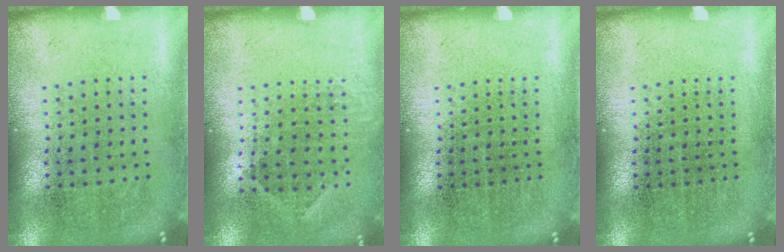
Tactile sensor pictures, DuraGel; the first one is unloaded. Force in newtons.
{"total": 0.9, "press": 0.7, "slide": 0.5}
{"total": 0.0}
{"total": 0.0}